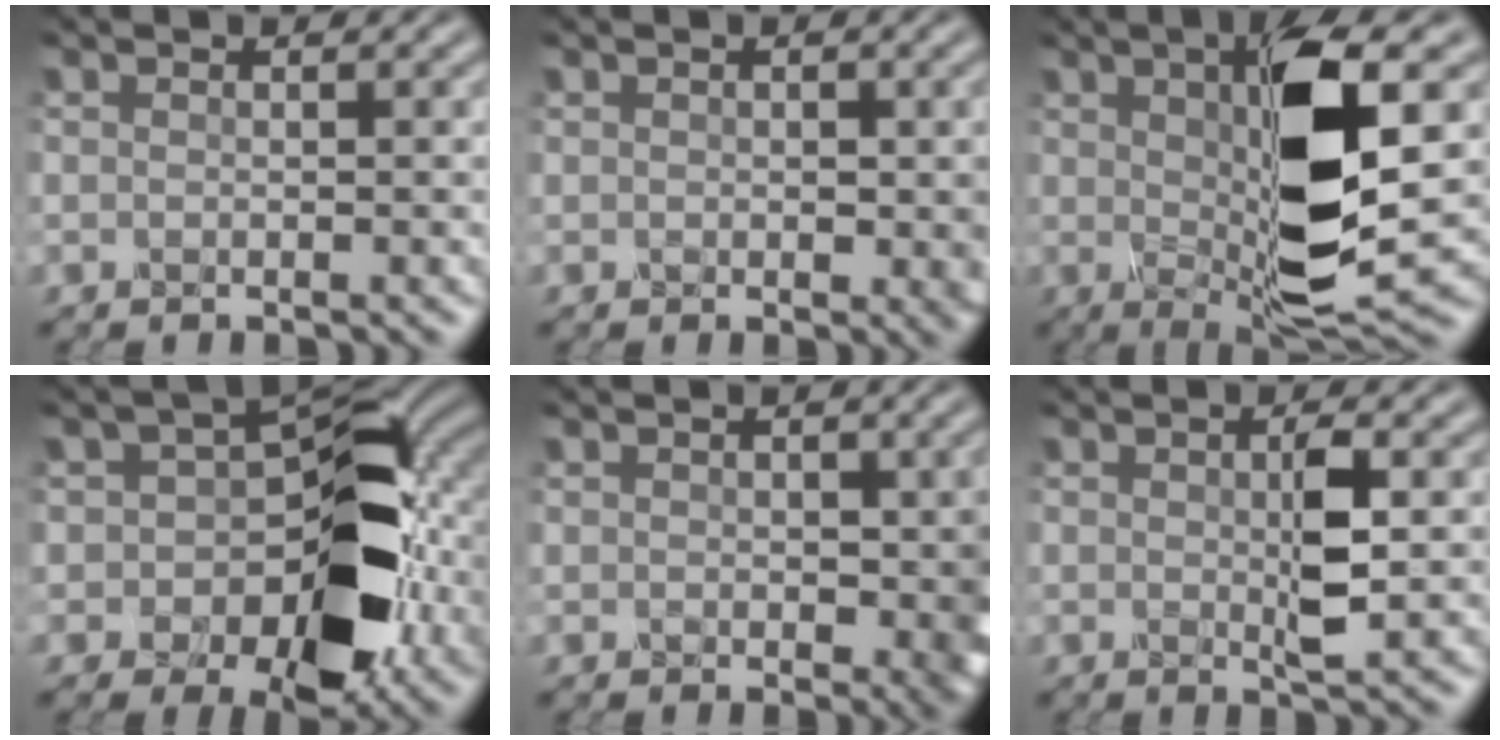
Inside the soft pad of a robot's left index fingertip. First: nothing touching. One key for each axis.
{"total": 2.1, "fx": 0.2, "fy": 1.3, "fz": 1.6, "tx": -0.019, "ty": -0.005, "tz": 0.005}
{"total": 10.1, "fx": 1.3, "fy": 2.6, "fz": 9.7, "tx": -0.161, "ty": -0.009, "tz": 0.026}
{"total": 9.9, "fx": -1.9, "fy": 6.1, "fz": 7.5, "tx": -0.096, "ty": 0.009, "tz": -0.037}
{"total": 3.7, "fx": 0.3, "fy": 2.4, "fz": 2.8, "tx": -0.034, "ty": -0.009, "tz": 0.006}
{"total": 3.3, "fx": 0.2, "fy": 0.7, "fz": 3.2, "tx": -0.059, "ty": -0.003, "tz": 0.004}